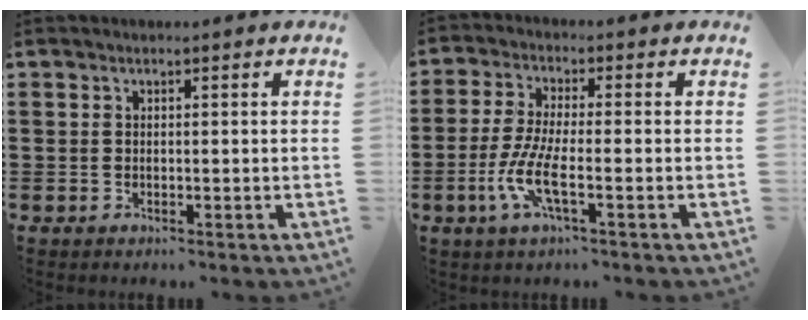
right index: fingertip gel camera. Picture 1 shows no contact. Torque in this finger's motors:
{"motor_torque": [2.14, 0.00, 0.83, 0.21]}